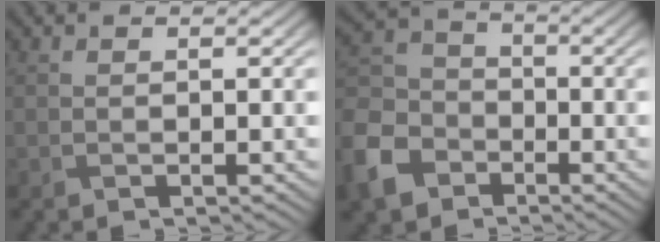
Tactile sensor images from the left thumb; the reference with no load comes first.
{"total": 10.3, "force": [-5.9, 7.2, 4.5], "torque": [-0.140, -0.024, -0.136]}